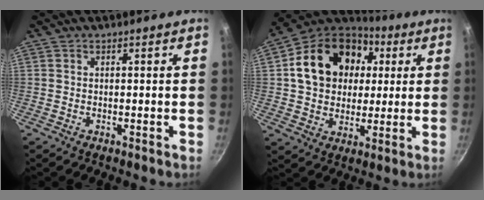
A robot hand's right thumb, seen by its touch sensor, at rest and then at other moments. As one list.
[{"total": 20.3, "force": [4.3, 15.8, 11.9], "torque": [-0.186, 0.023, 0.068]}]